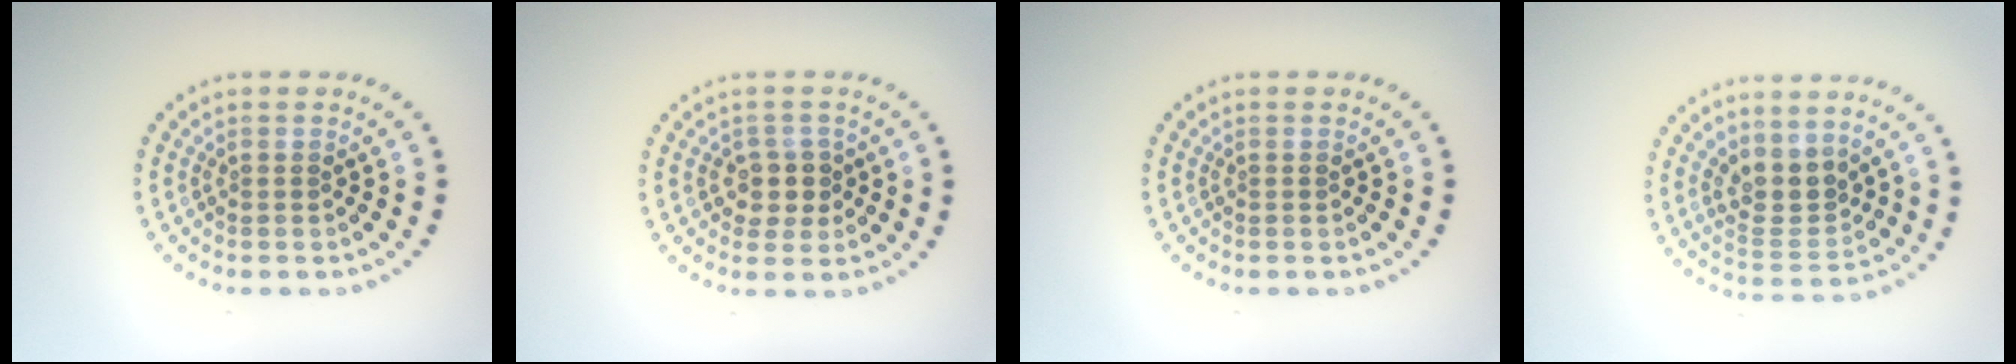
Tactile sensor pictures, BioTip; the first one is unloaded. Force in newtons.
{"total": 2.6, "press": 2.3, "slide": 1.2}
{"total": 0.0}
{"total": 3.4, "press": 3.0, "slide": 1.6}